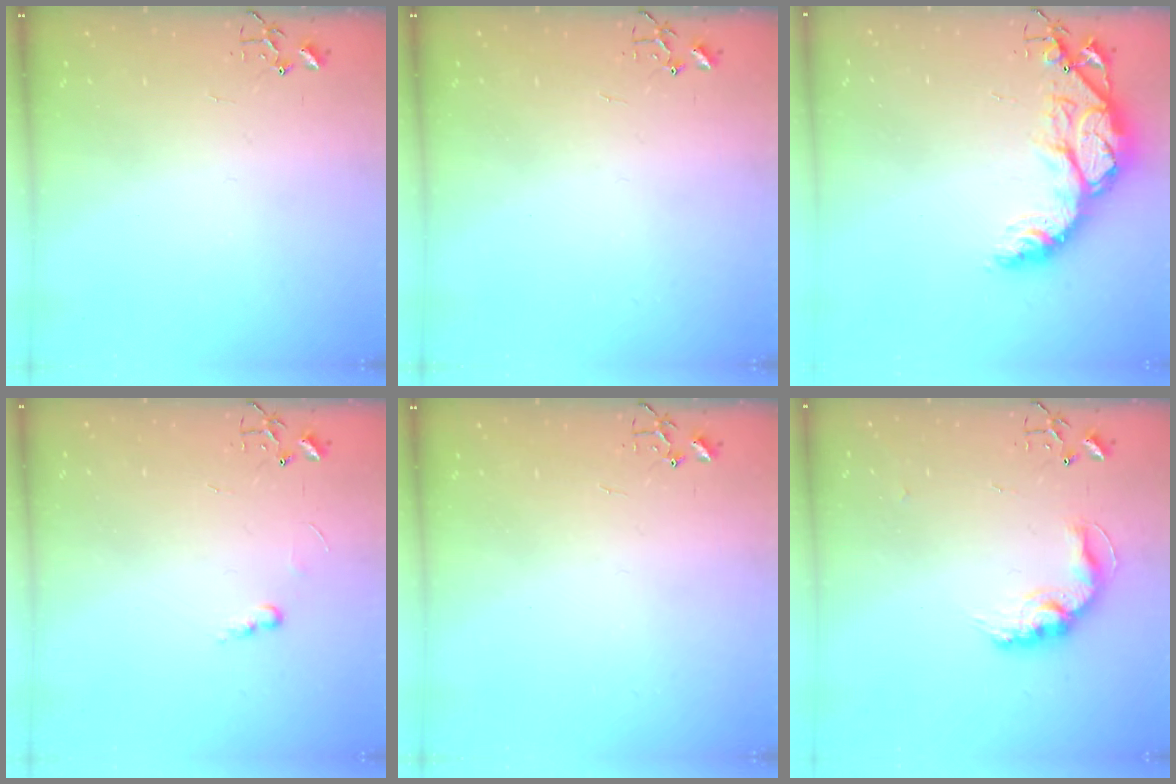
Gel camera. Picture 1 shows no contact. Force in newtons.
{"total": 0.0}
{"total": 15.3, "press": 15.3, "slide": 1.1}
{"total": 5.6, "press": 5.6, "slide": 0.7}
{"total": 0.0}
{"total": 13.8, "press": 13.8, "slide": 1.0}